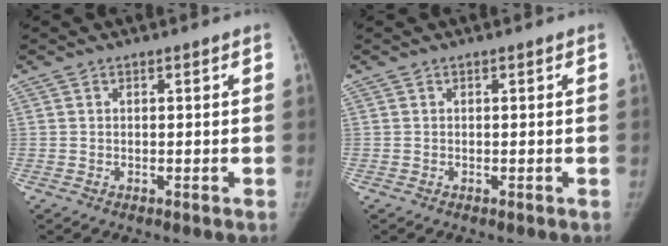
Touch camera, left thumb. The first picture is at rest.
{"total": 0.0}